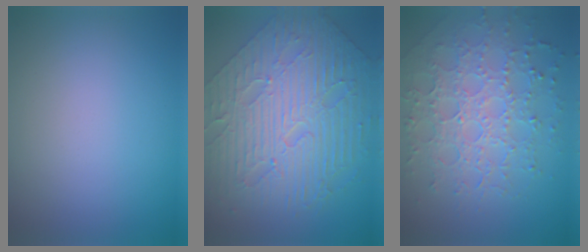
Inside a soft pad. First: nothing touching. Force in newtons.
{"total": 10.4, "press": 7.1, "slide": 7.6}
{"total": 7.2, "press": 5.2, "slide": 5.0}